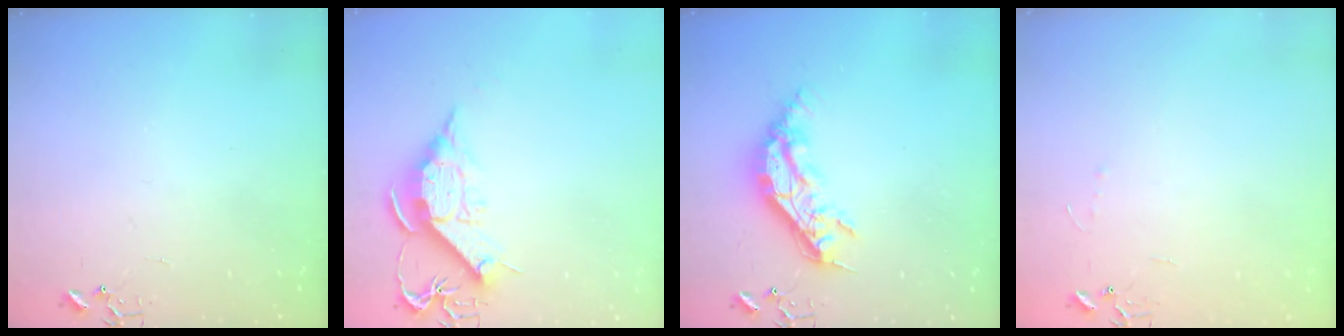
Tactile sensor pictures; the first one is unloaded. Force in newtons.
{"total": 11.6, "press": 11.6, "slide": 0.2}
{"total": 17.2, "press": 17.2, "slide": 0.3}
{"total": 3.4, "press": 3.4, "slide": 0.5}